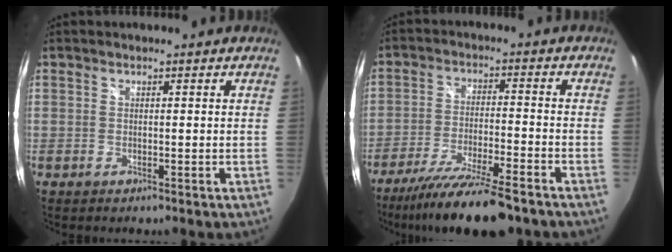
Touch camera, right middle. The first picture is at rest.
{"total": 14.1, "force": [-11.6, 1.5, 8.0], "torque": [-0.164, -0.025, -0.193]}